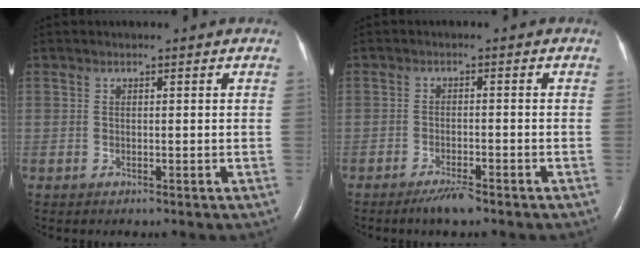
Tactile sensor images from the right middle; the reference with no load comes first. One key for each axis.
{"total": 3.4, "fx": -2.6, "fy": 0.3, "fz": 2.1, "tx": -0.046, "ty": -0.005, "tz": -0.046}